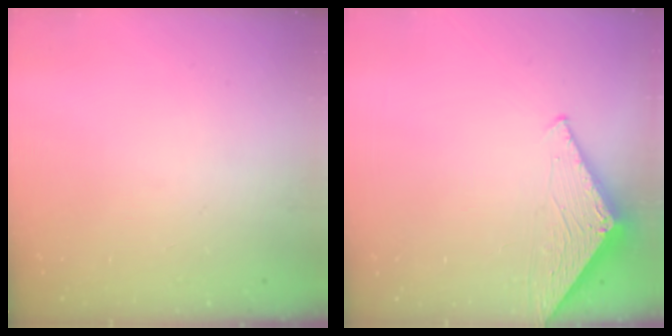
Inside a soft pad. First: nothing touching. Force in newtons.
{"total": 3.0, "press": 3.0, "slide": 0.2}